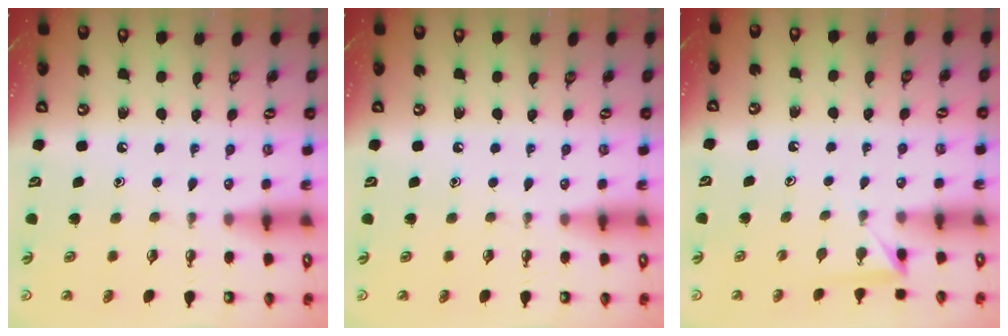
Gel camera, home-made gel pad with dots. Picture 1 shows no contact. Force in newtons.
{"total": 0.0}
{"total": 2.3, "press": 2.3, "slide": 0.3}